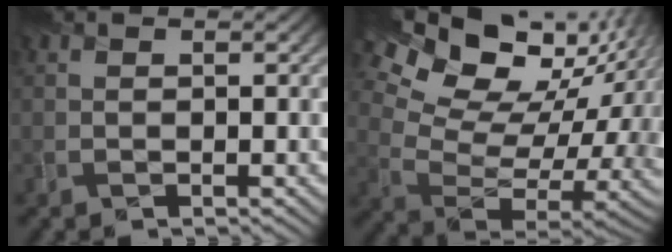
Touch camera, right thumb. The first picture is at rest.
{"total": 19.2, "force": [8.8, 11.5, 12.6], "torque": [-0.234, 0.035, 0.161]}